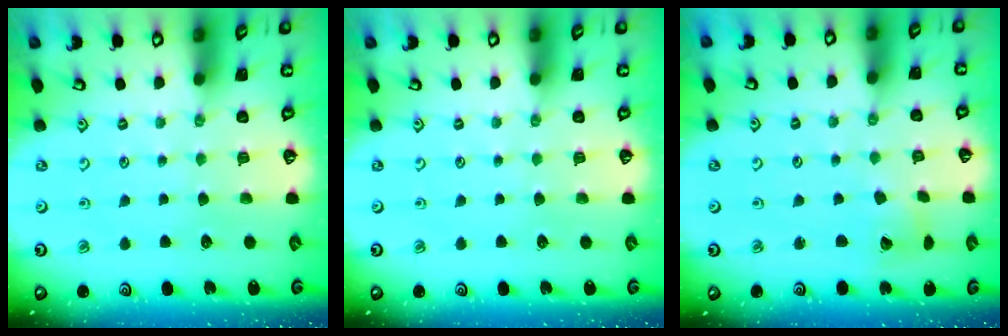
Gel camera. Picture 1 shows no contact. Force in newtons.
{"total": 0.0}
{"total": 4.9, "press": 4.9, "slide": 0.6}